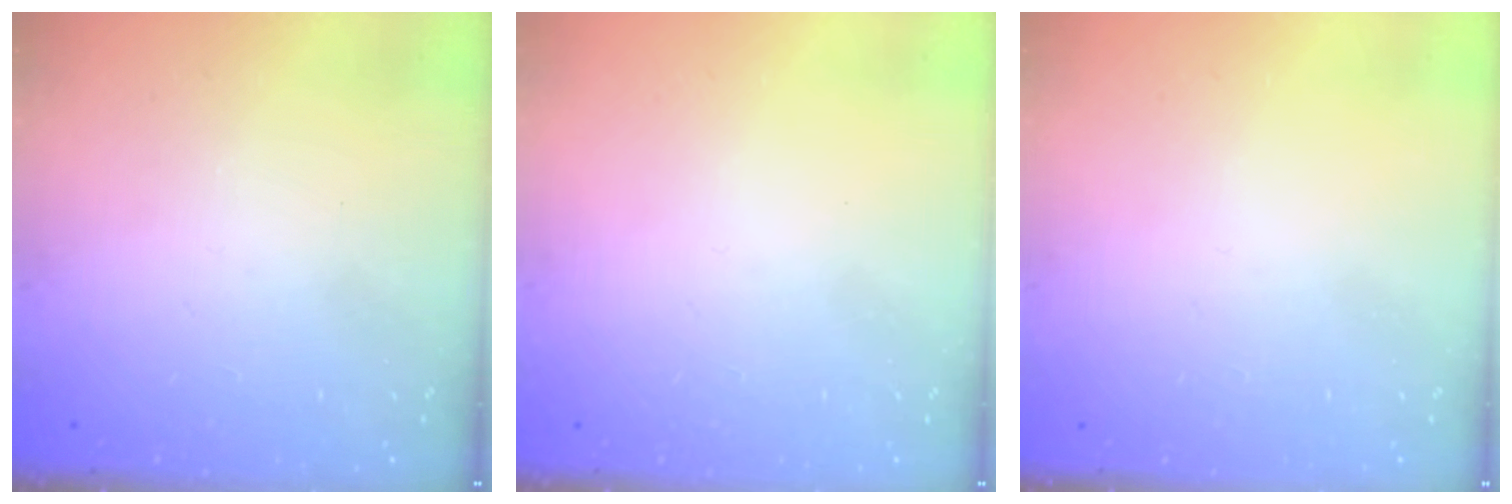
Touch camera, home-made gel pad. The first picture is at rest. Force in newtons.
{"total": 0.0}
{"total": 0.0}